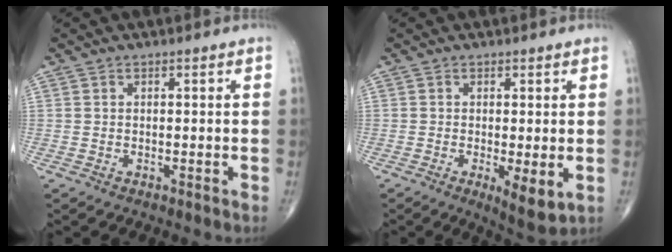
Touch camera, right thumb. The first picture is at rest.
{"total": 5.7, "force": [-1.2, 1.6, 5.3], "torque": [-0.088, -0.020, -0.018]}